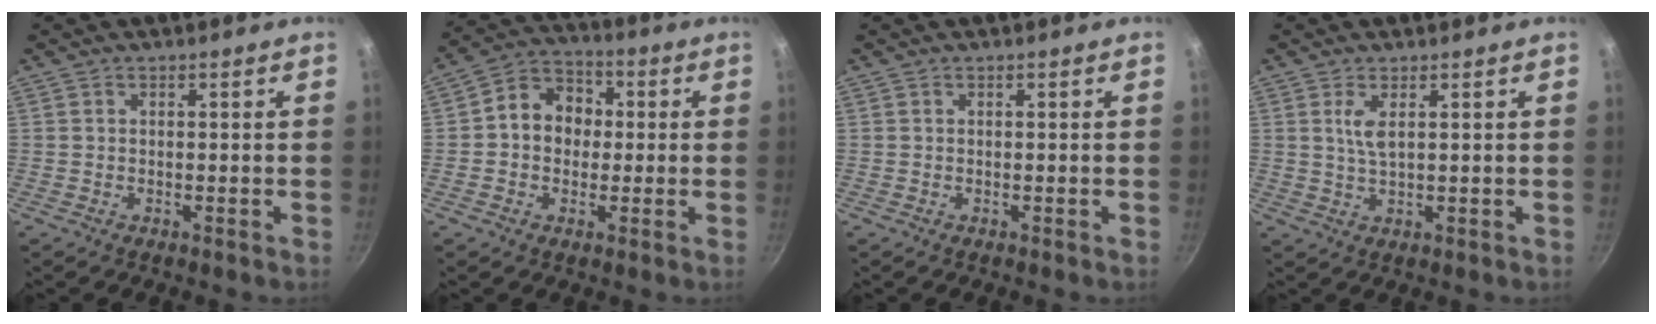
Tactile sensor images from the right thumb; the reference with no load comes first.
{"total": 9.8, "force": [0.4, 8.2, 5.4], "torque": [-0.049, 0.025, -0.014]}
{"total": 0.0}
{"total": 3.3, "force": [1.1, 1.1, 2.9], "torque": [-0.059, -0.010, 0.024]}